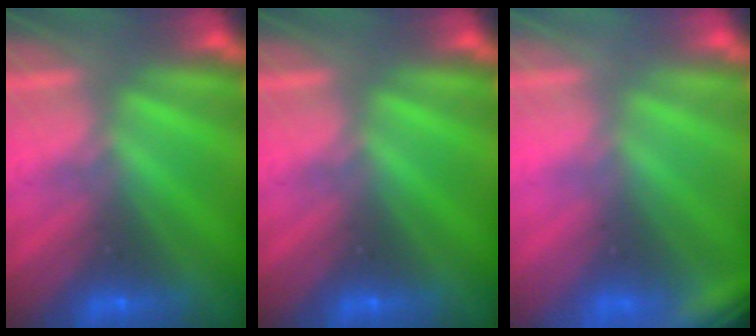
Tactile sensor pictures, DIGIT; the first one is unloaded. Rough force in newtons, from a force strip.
{"total": 0.0}
{"total": 2.7}